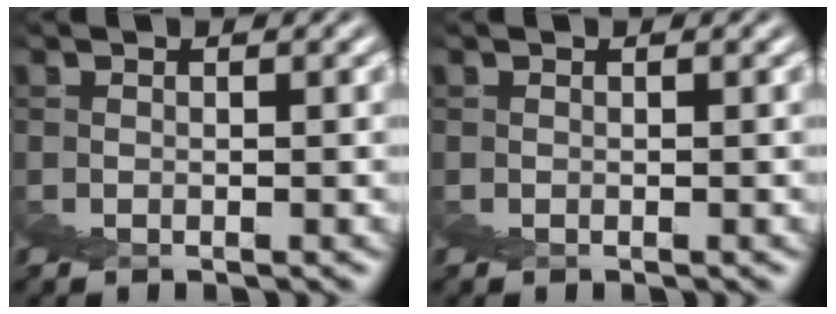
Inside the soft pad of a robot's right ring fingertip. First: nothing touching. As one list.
[{"total": 0.0}]